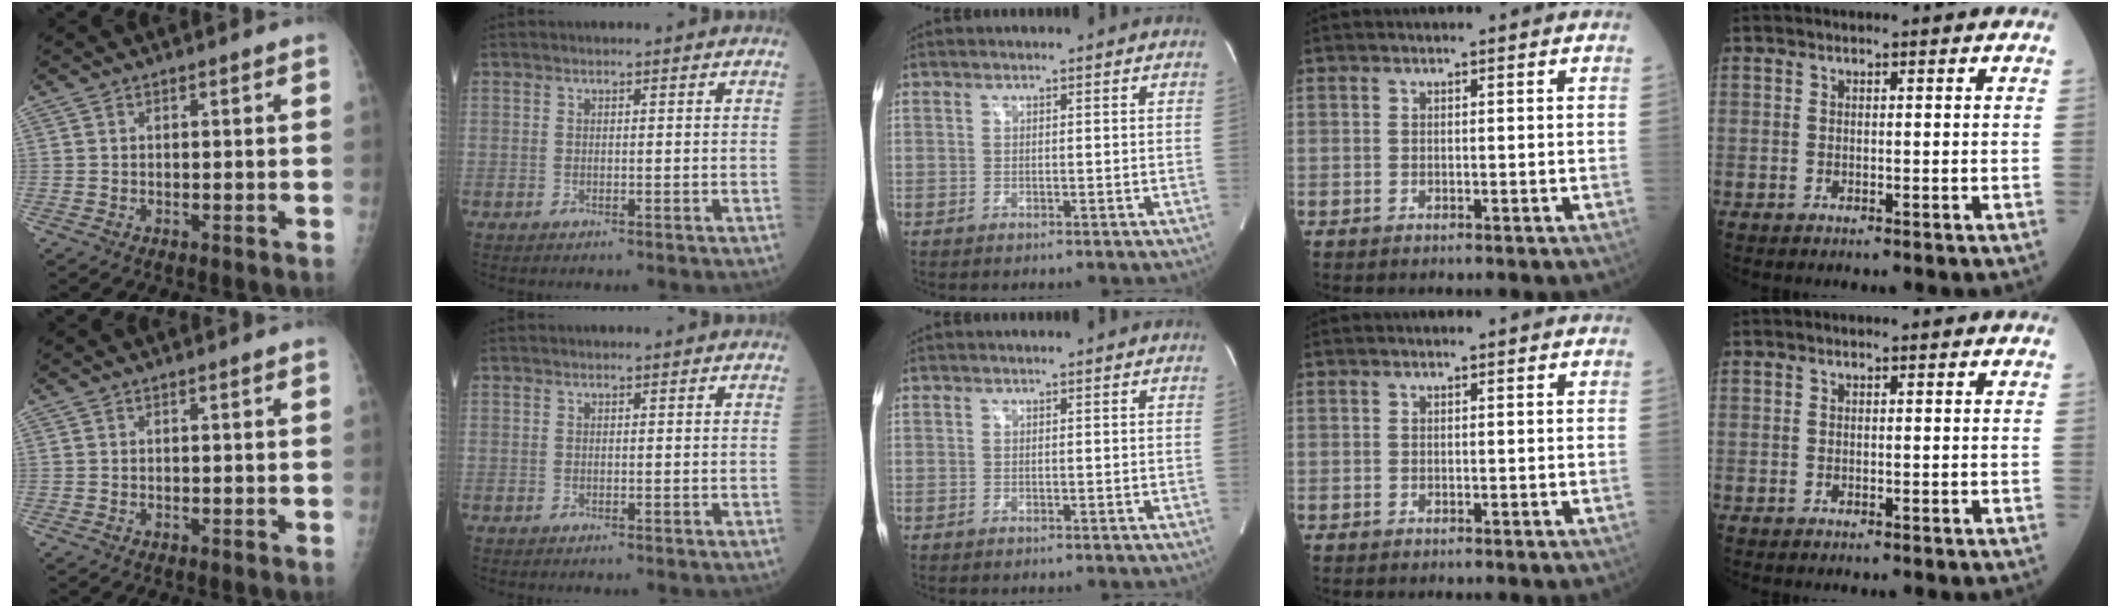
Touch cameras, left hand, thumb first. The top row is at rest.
{}